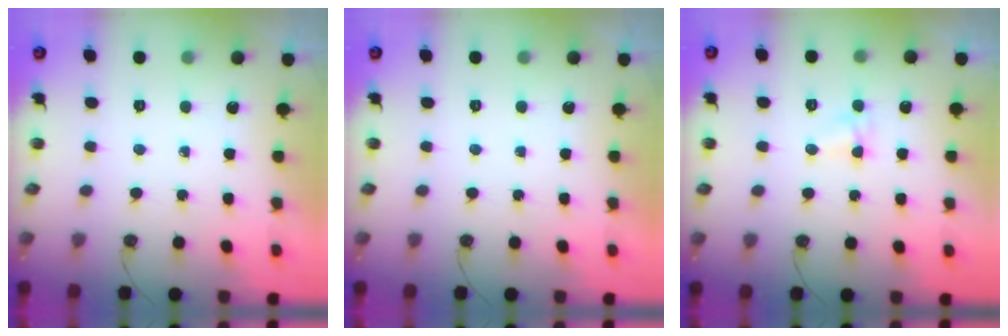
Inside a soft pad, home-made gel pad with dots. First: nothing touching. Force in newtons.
{"total": 0.0}
{"total": 4.8, "press": 4.8, "slide": 0.5}